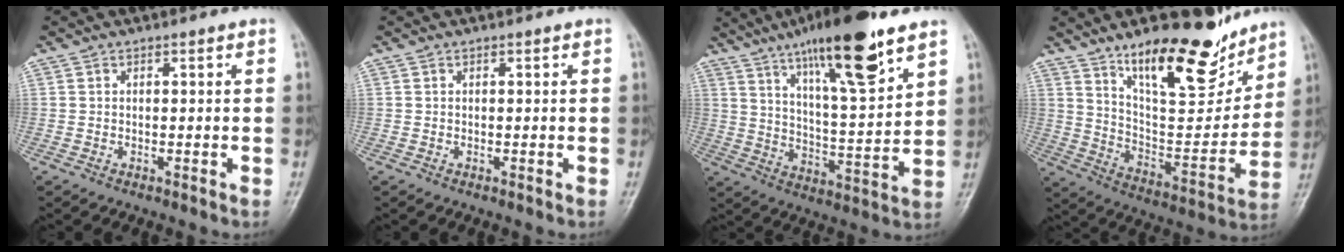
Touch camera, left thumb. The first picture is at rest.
{"total": 0.0}
{"total": 19.4, "force": [12.2, 3.8, 14.6], "torque": [-0.220, -0.053, 0.206]}
{"total": 21.0, "force": [14.4, 7.3, 13.4], "torque": [-0.159, -0.091, 0.240]}